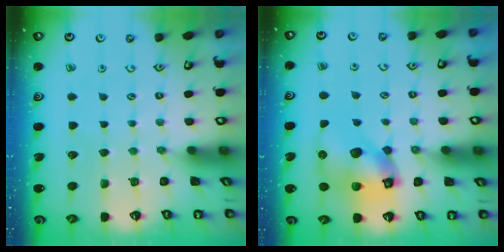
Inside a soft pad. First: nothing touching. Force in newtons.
{"total": 13.6, "press": 13.4, "slide": 1.9}